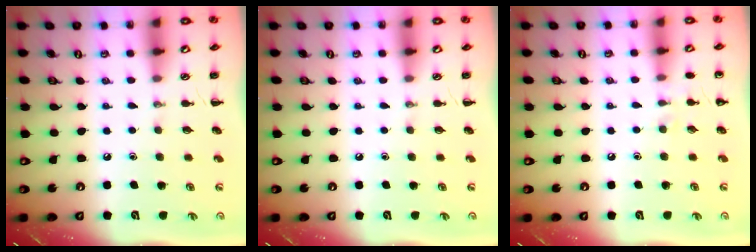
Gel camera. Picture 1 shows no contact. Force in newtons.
{"total": 0.0}
{"total": 5.5, "press": 5.2, "slide": 1.8}